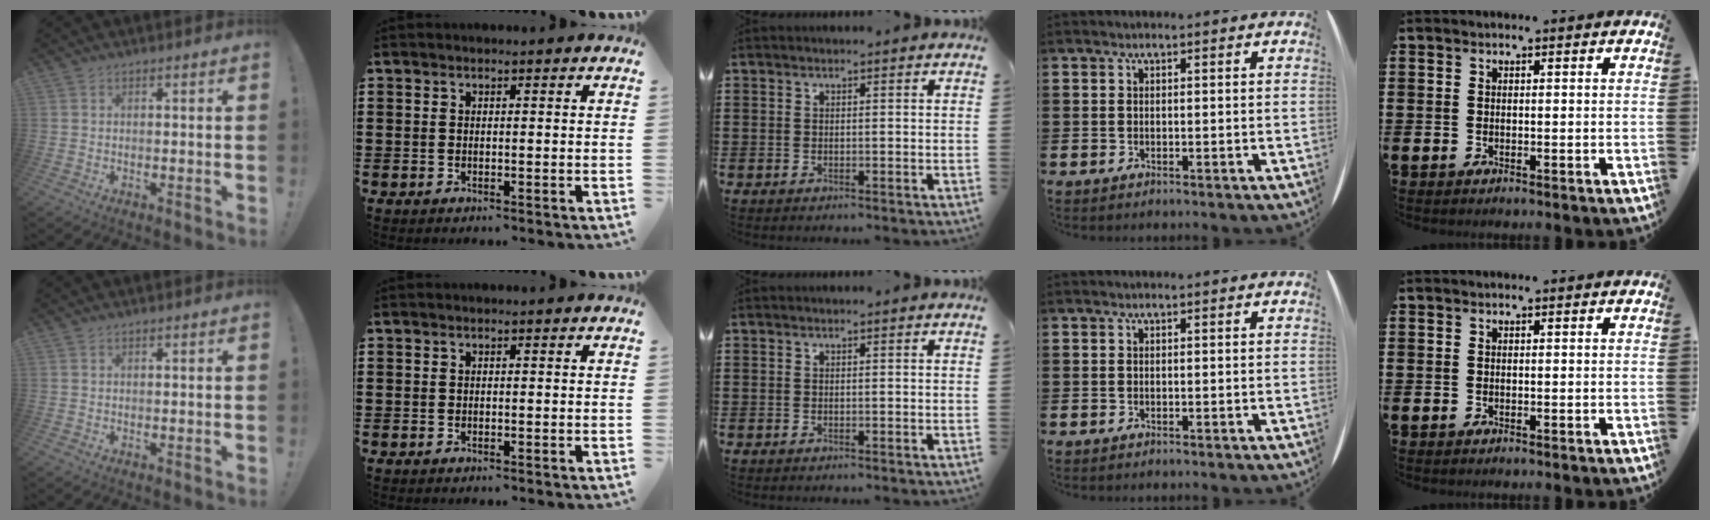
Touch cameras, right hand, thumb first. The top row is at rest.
{}